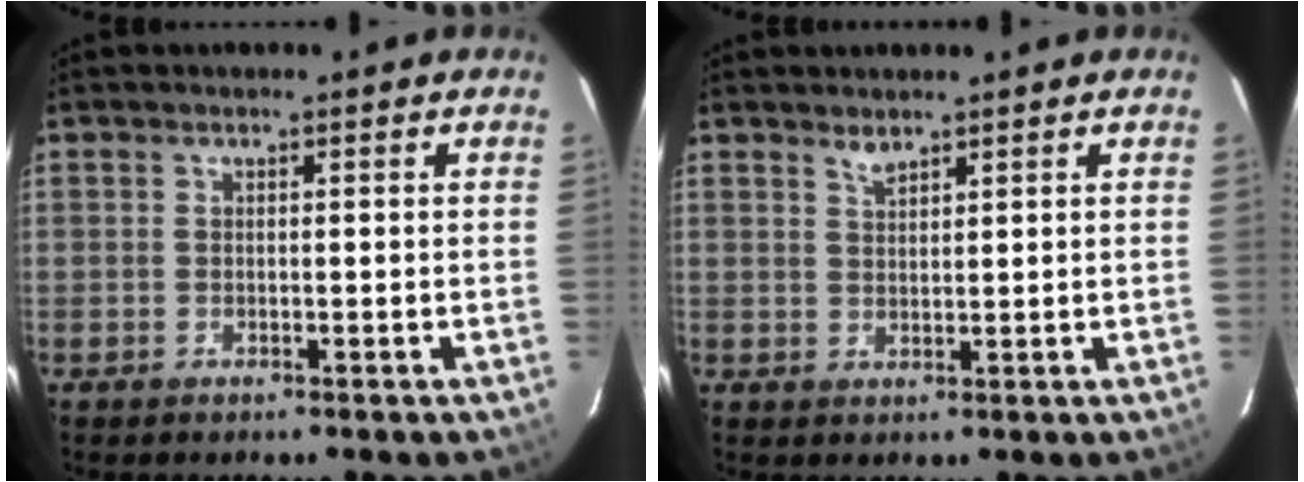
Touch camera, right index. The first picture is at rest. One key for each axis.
{"total": 1.8, "fx": 1.6, "fy": 0.4, "fz": 0.7, "tx": -0.010, "ty": 0.001, "tz": 0.030}